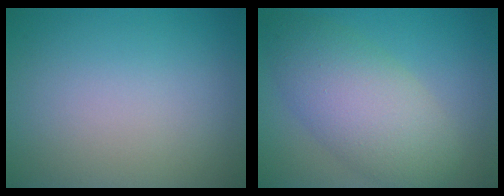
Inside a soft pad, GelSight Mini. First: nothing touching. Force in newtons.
{"total": 7.2, "press": 7.2, "slide": 0.3}